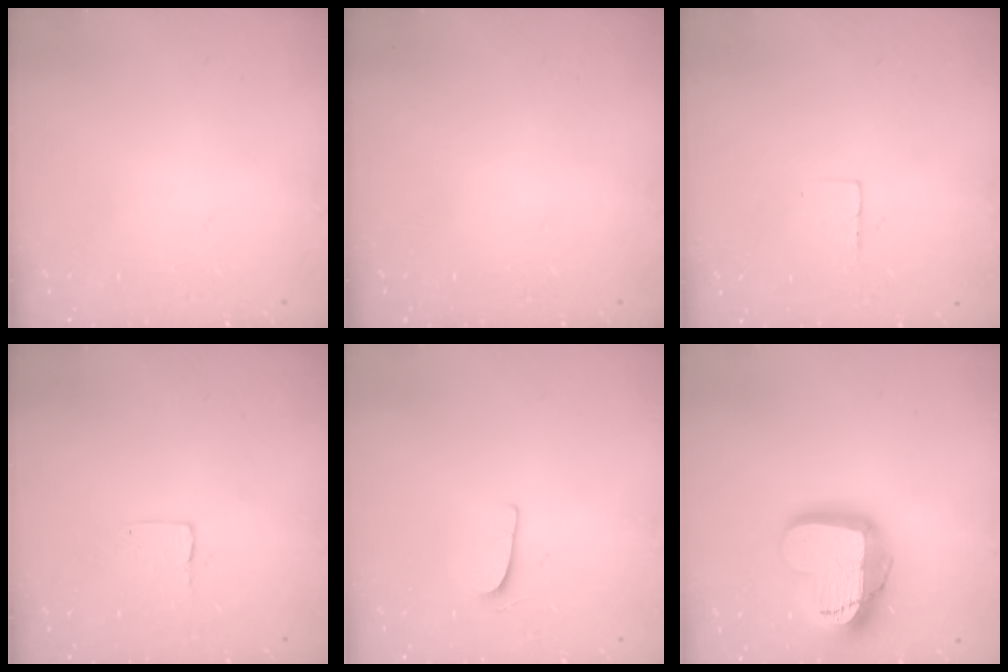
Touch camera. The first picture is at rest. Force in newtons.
{"total": 0.0}
{"total": 3.0, "press": 3.0, "slide": 0.2}
{"total": 2.0, "press": 2.0, "slide": 0.2}
{"total": 5.1, "press": 5.1, "slide": 0.4}
{"total": 19.5, "press": 19.4, "slide": 1.4}